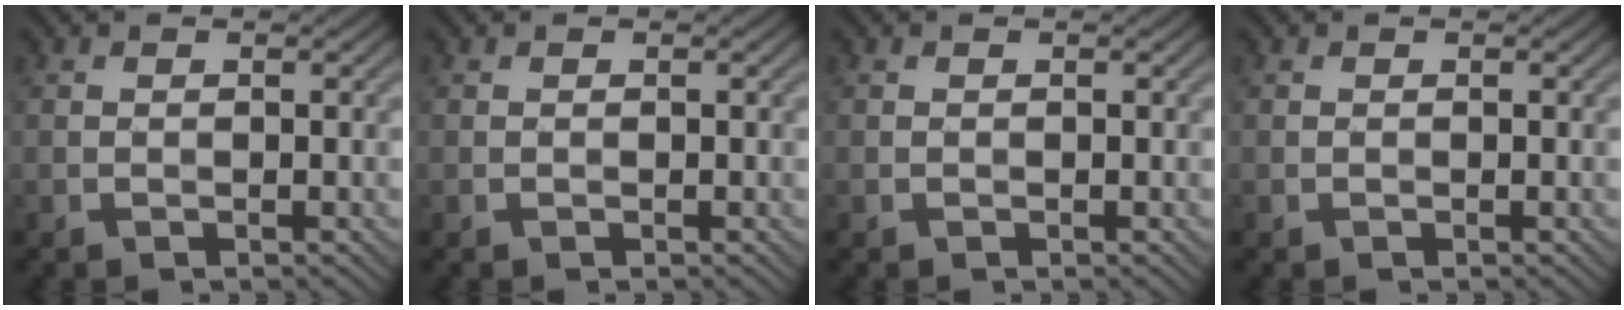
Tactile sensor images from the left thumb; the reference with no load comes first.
{"total": 0.0}
{"total": 0.0}
{"total": 0.0}